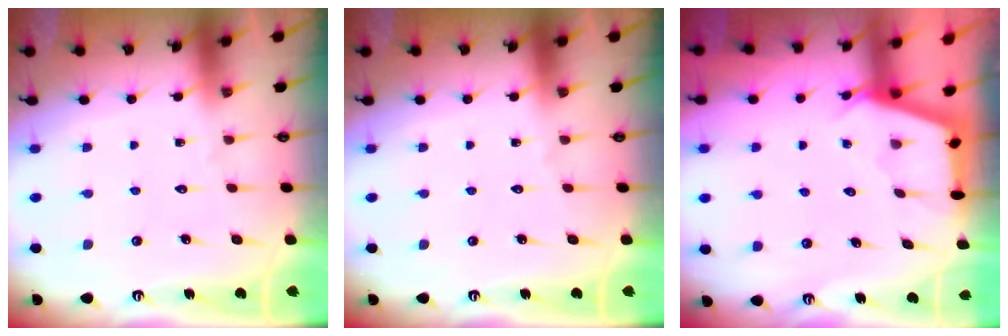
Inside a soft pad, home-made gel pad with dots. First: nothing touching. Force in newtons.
{"total": 0.0}
{"total": 2.7, "press": 2.7, "slide": 0.3}